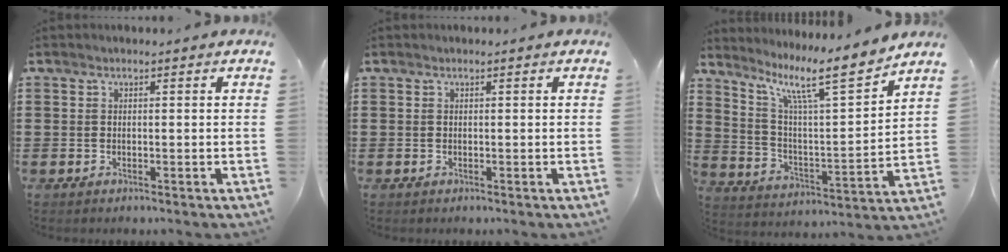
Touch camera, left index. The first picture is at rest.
{"total": 0.0}
{"total": 11.6, "force": [8.5, 1.5, 7.7], "torque": [-0.161, -0.045, 0.137]}